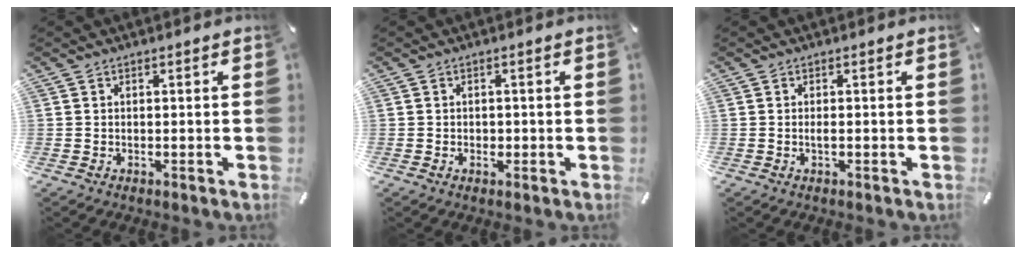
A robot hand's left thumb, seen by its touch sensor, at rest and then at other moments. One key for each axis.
{"total": 1.1, "fx": -0.3, "fy": 0.9, "fz": 0.6, "tx": -0.012, "ty": 0.004, "tz": -0.007}
{"total": 0.9, "fx": -0.2, "fy": 0.2, "fz": 0.9, "tx": -0.017, "ty": -0.003, "tz": -0.003}